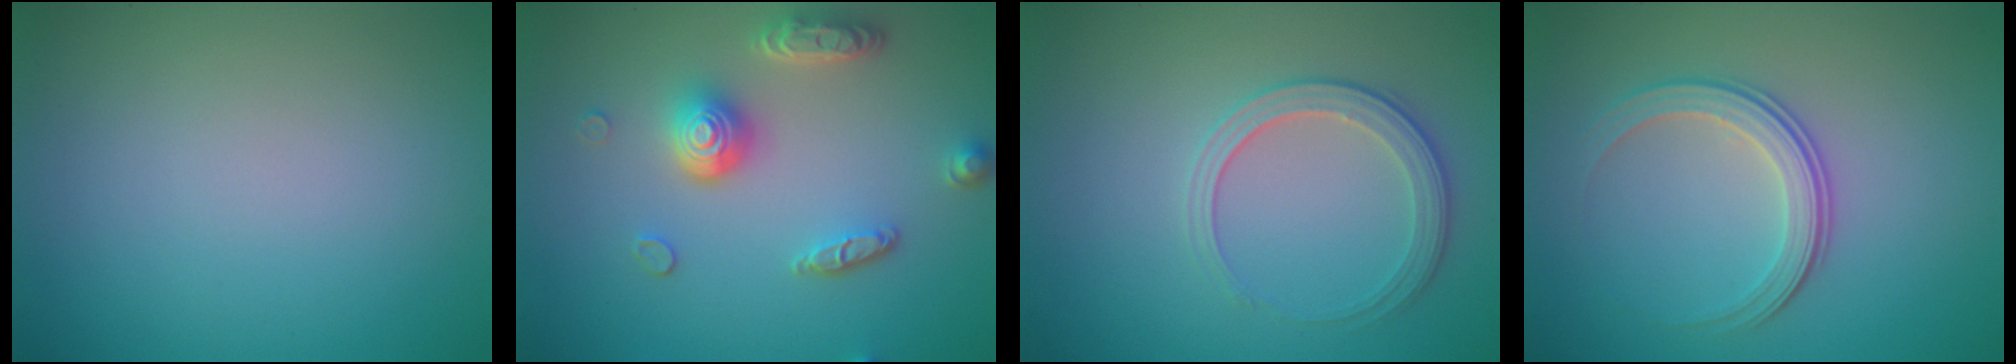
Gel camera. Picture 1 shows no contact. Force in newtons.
{"total": 4.7, "press": 3.6, "slide": 2.9}
{"total": 2.8, "press": 2.7, "slide": 0.8}
{"total": 3.0, "press": 2.6, "slide": 1.5}